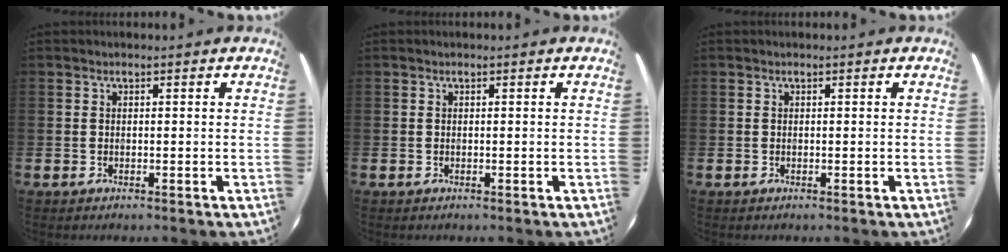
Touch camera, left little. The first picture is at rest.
{"total": 0.0}
{"total": 0.0}